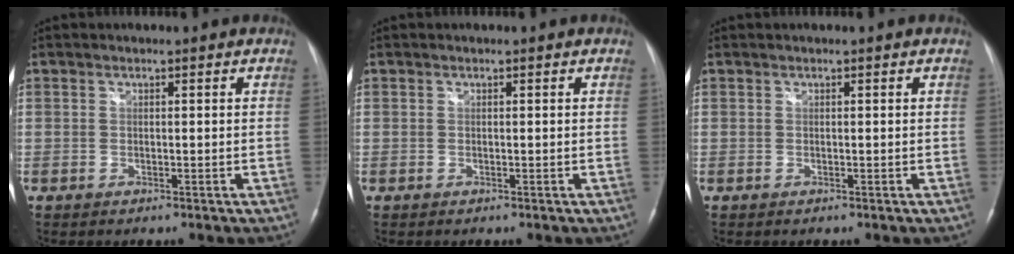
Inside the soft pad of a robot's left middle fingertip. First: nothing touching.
{"total": 0.0}
{"total": 0.0}